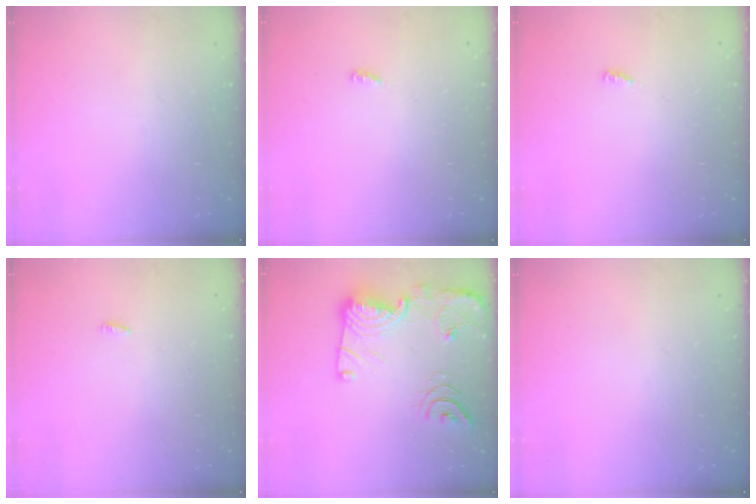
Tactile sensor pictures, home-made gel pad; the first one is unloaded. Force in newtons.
{"total": 2.6, "press": 2.6, "slide": 0.3}
{"total": 2.6, "press": 2.6, "slide": 0.3}
{"total": 1.8, "press": 1.7, "slide": 0.6}
{"total": 18.6, "press": 18.6, "slide": 1.1}
{"total": 0.0}